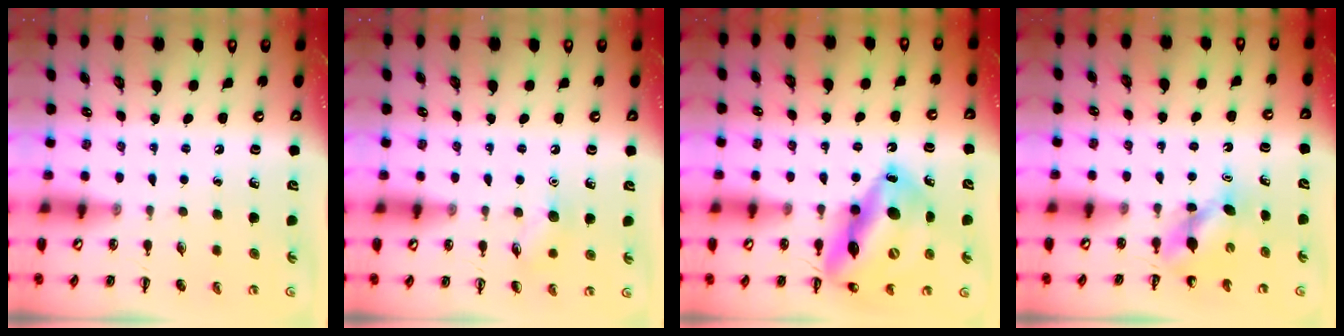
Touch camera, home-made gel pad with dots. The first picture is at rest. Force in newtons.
{"total": 6.3, "press": 6.3, "slide": 0.7}
{"total": 20.1, "press": 19.6, "slide": 4.5}
{"total": 4.5, "press": 4.4, "slide": 0.5}